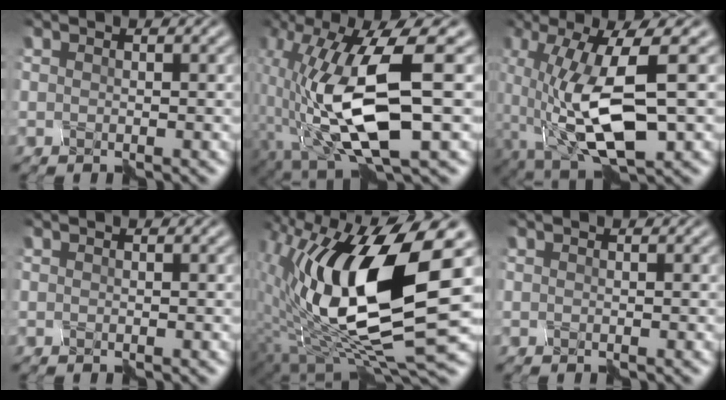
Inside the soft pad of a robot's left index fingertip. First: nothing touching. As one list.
[{"total": 11.3, "force": [-2.8, 3.3, 10.4], "torque": [-0.211, -0.001, -0.043]}, {"total": 10.1, "force": [-2.0, 3.4, 9.3], "torque": [-0.196, -0.006, -0.023]}, {"total": 0.0}, {"total": 17.0, "force": [1.1, 7.4, 15.3], "torque": [-0.300, -0.003, 0.022]}, {"total": 0.0}]